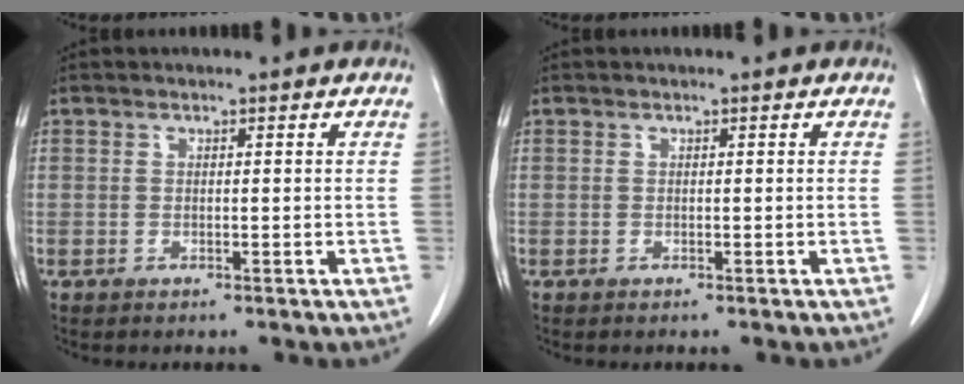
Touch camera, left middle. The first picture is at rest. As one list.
[{"total": 0.0}]